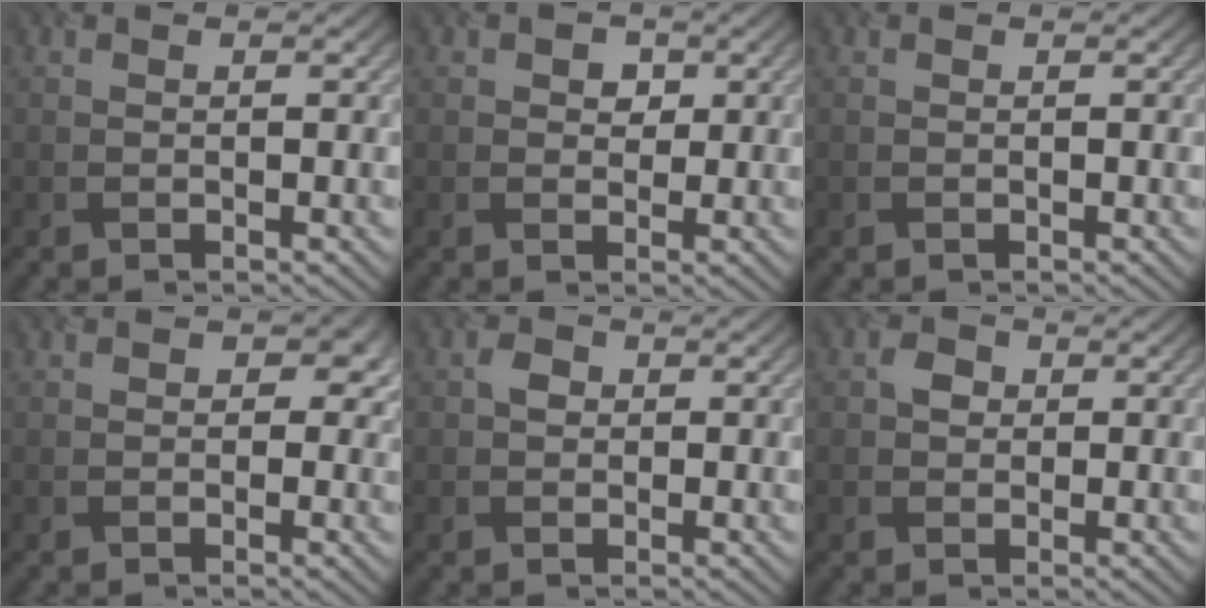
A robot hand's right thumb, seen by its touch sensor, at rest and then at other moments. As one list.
[{"total": 2.1, "force": [0.7, 1.7, 1.1], "torque": [-0.012, -0.004, 0.006]}, {"total": 0.0}, {"total": 2.4, "force": [0.4, 2.1, 1.1], "torque": [-0.015, -0.009, 0.000]}, {"total": 1.6, "force": [0.1, 1.4, 0.7], "torque": [-0.013, 0.001, -0.005]}, {"total": 1.9, "force": [0.2, 1.7, 0.8], "torque": [-0.014, 0.002, -0.002]}]